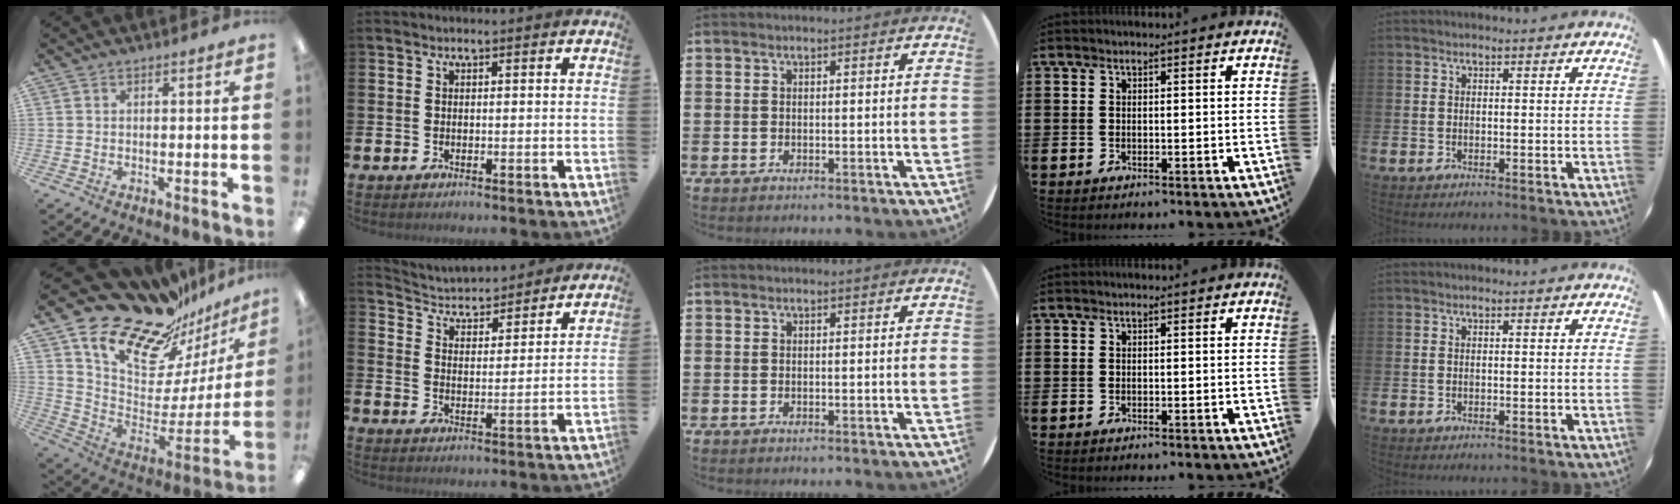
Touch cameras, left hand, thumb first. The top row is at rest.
{"thumb": {"total": 21.4, "force": [18.2, 8.3, 7.5], "torque": [-0.135, -0.139, 0.324]}, "index": {"total": 4.2, "force": [4.0, 1.1, 0.4], "torque": [-0.033, -0.040, 0.064]}}